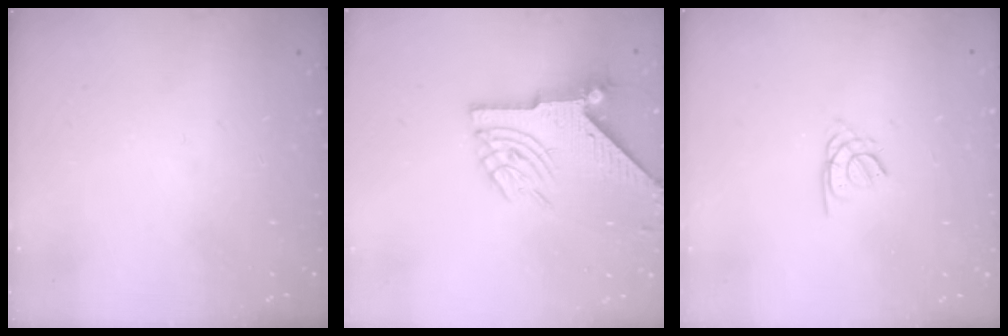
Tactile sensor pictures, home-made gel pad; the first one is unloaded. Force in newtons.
{"total": 8.8, "press": 8.7, "slide": 1.3}
{"total": 1.4, "press": 1.4, "slide": 0.4}